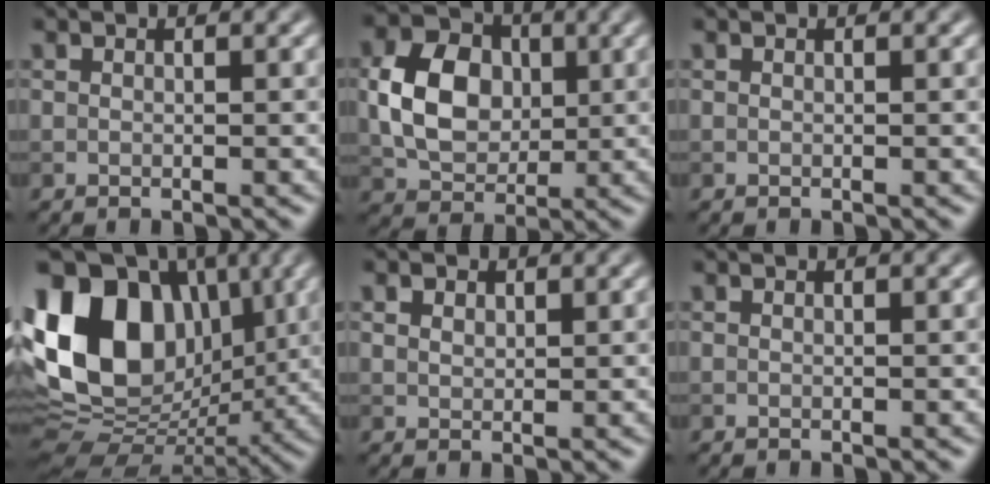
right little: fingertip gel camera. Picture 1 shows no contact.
{"total": 7.0, "force": [0.5, 5.2, 4.6], "torque": [-0.088, 0.006, 0.009]}
{"total": 0.0}
{"total": 16.4, "force": [3.2, 11.8, 10.9], "torque": [-0.221, 0.030, 0.043]}
{"total": 2.1, "force": [1.4, 1.3, 0.9], "torque": [-0.022, 0.007, 0.014]}
{"total": 0.0}